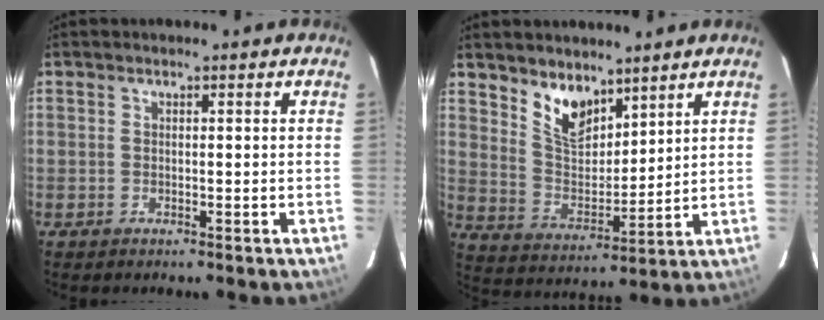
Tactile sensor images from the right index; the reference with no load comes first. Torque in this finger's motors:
{"motor_torque": [0.11, 0.51, 0.15, 0.04]}